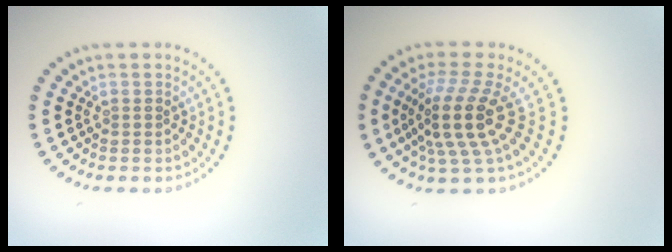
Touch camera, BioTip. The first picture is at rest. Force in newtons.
{"total": 4.9, "press": 3.5, "slide": 3.4}